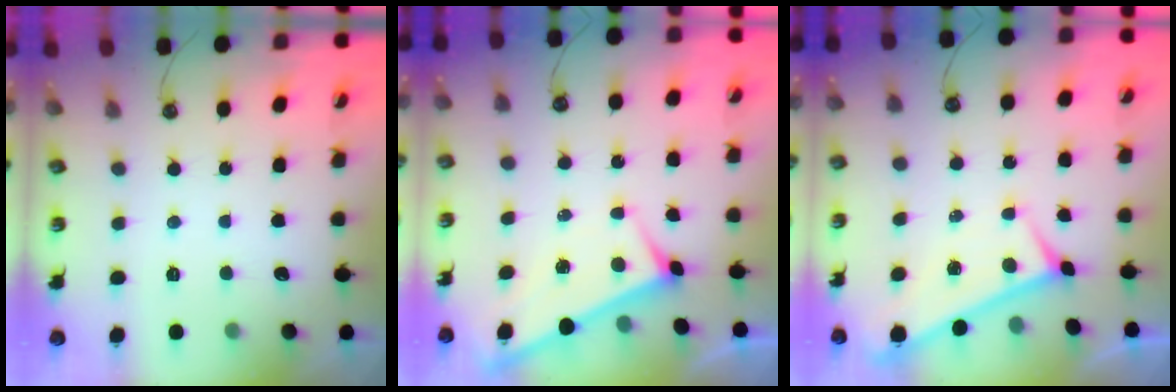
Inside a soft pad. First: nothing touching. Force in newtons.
{"total": 2.6, "press": 2.6, "slide": 0.4}
{"total": 0.0}